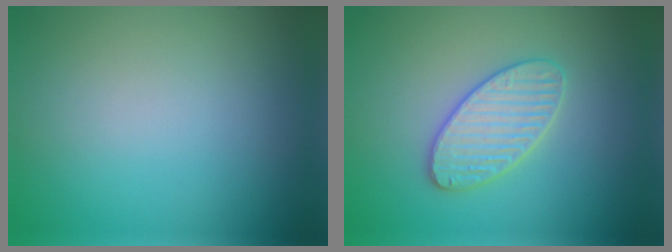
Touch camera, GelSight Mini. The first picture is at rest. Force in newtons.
{"total": 3.5, "press": 3.5, "slide": 0.6}